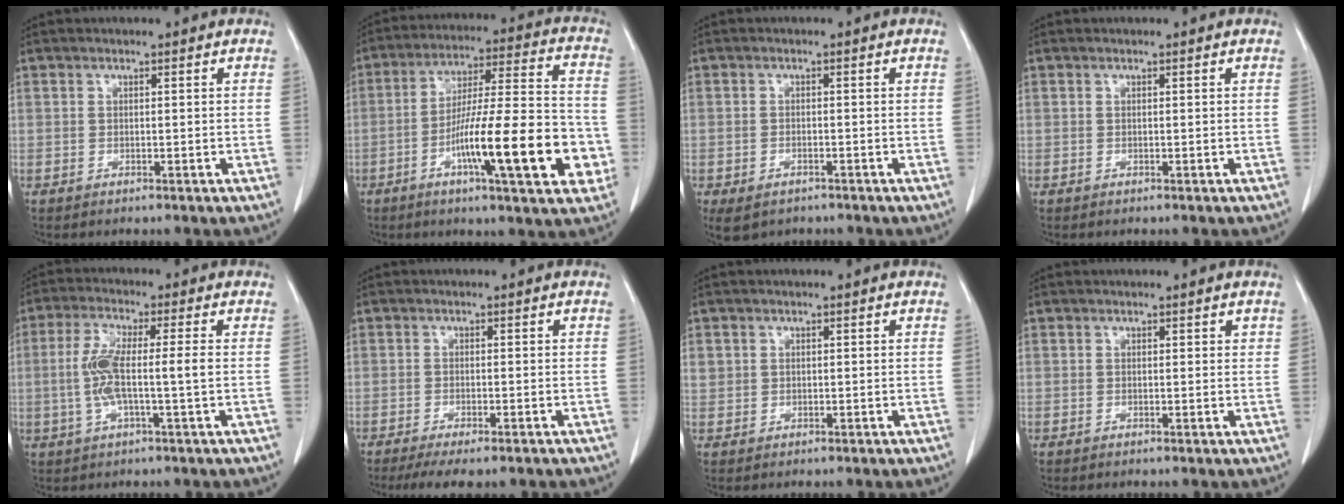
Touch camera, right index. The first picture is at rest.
{"total": 18.9, "force": [-5.9, 2.4, 17.8], "torque": [-0.267, 0.006, -0.090]}
{"total": 4.1, "force": [-2.6, 2.5, 2.0], "torque": [-0.040, -0.003, -0.035]}
{"total": 0.0}
{"total": 7.4, "force": [-0.5, 0.7, 7.3], "torque": [-0.155, 0.008, -0.012]}
{"total": 6.2, "force": [-4.8, 1.4, 3.7], "torque": [-0.051, -0.012, -0.073]}
{"total": 2.0, "force": [0.7, 1.8, 0.4], "torque": [0.000, 0.009, 0.014]}
{"total": 0.8, "force": [0.6, 0.4, 0.4], "torque": [0.001, -0.001, 0.004]}